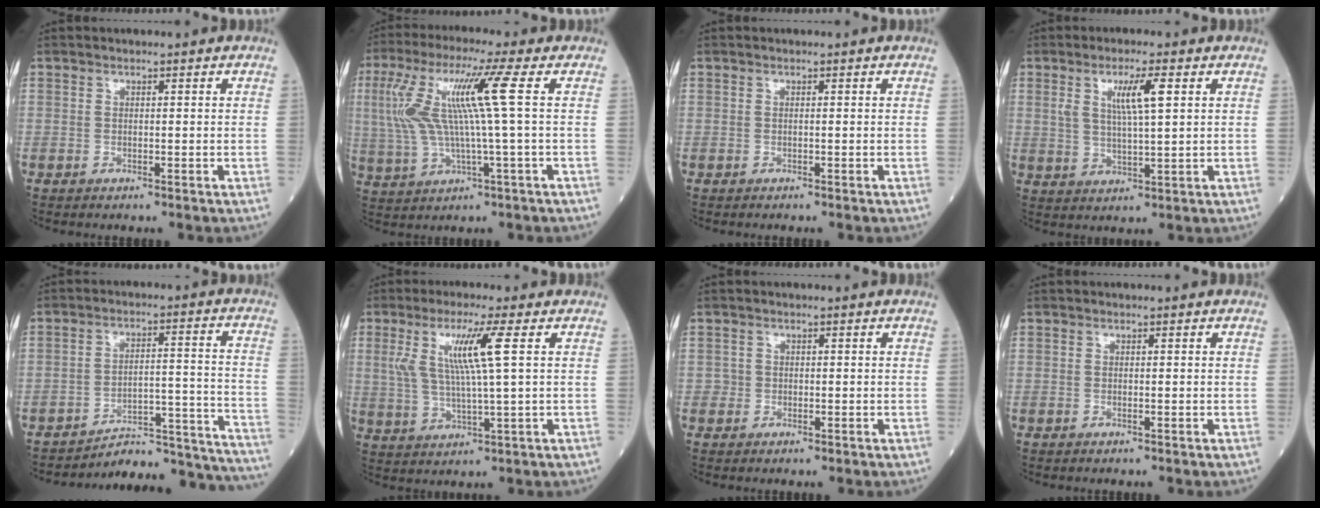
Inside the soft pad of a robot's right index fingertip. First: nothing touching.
{"total": 12.3, "force": [2.4, -0.2, 12.0], "torque": [-0.261, 0.024, 0.047]}
{"total": 0.0}
{"total": 6.1, "force": [2.2, 0.6, 5.7], "torque": [-0.108, 0.002, 0.042]}
{"total": 18.4, "force": [-18.2, 0.6, 1.9], "torque": [0.011, 0.048, -0.242]}
{"total": 8.4, "force": [2.5, -0.4, 8.1], "torque": [-0.169, 0.002, 0.051]}
{"total": 1.0, "force": [-0.2, 0.9, 0.0], "torque": [0.006, 0.005, -0.006]}
{"total": 0.0}